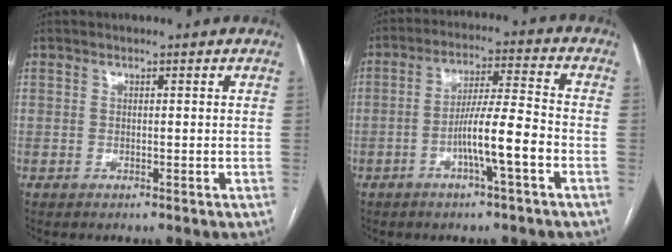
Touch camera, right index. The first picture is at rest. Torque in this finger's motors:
{"motor_torque": [0.82, -0.55, 0.36, 0.15]}